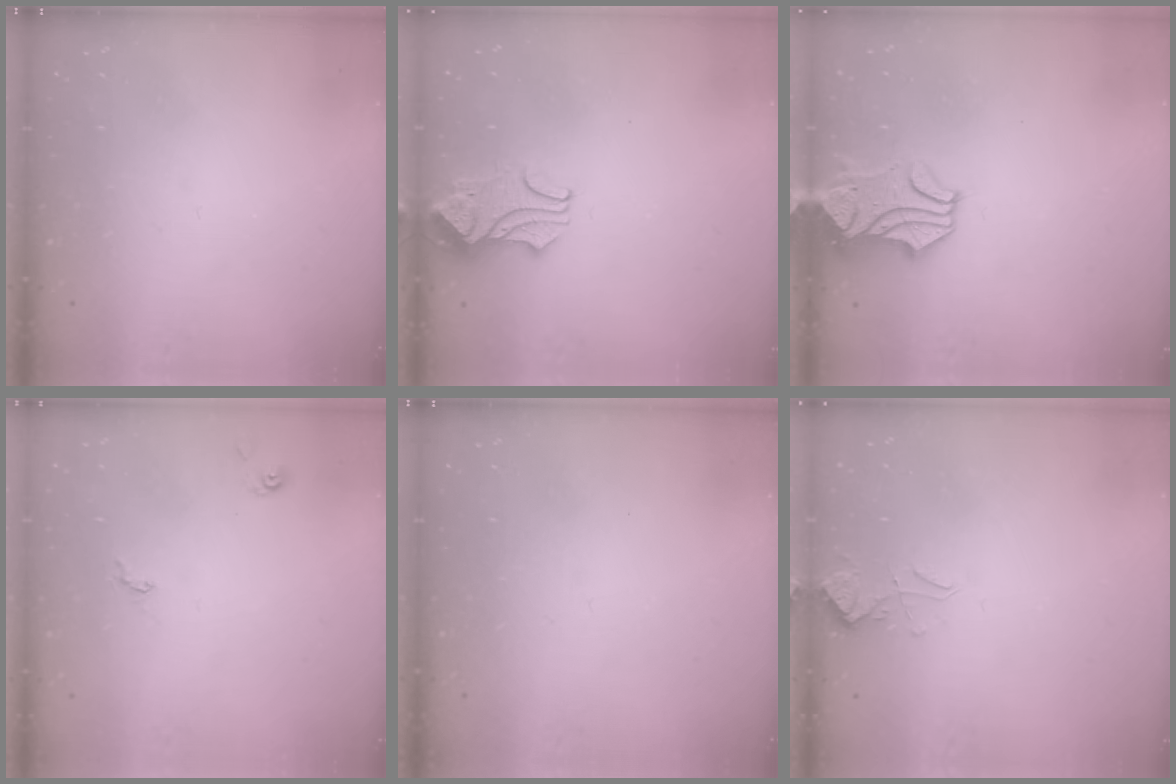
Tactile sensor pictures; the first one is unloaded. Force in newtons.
{"total": 2.3, "press": 2.3, "slide": 0.5}
{"total": 2.0, "press": 1.5, "slide": 1.3}
{"total": 1.9, "press": 1.9, "slide": 0.2}
{"total": 0.0}
{"total": 2.8, "press": 2.8, "slide": 0.5}